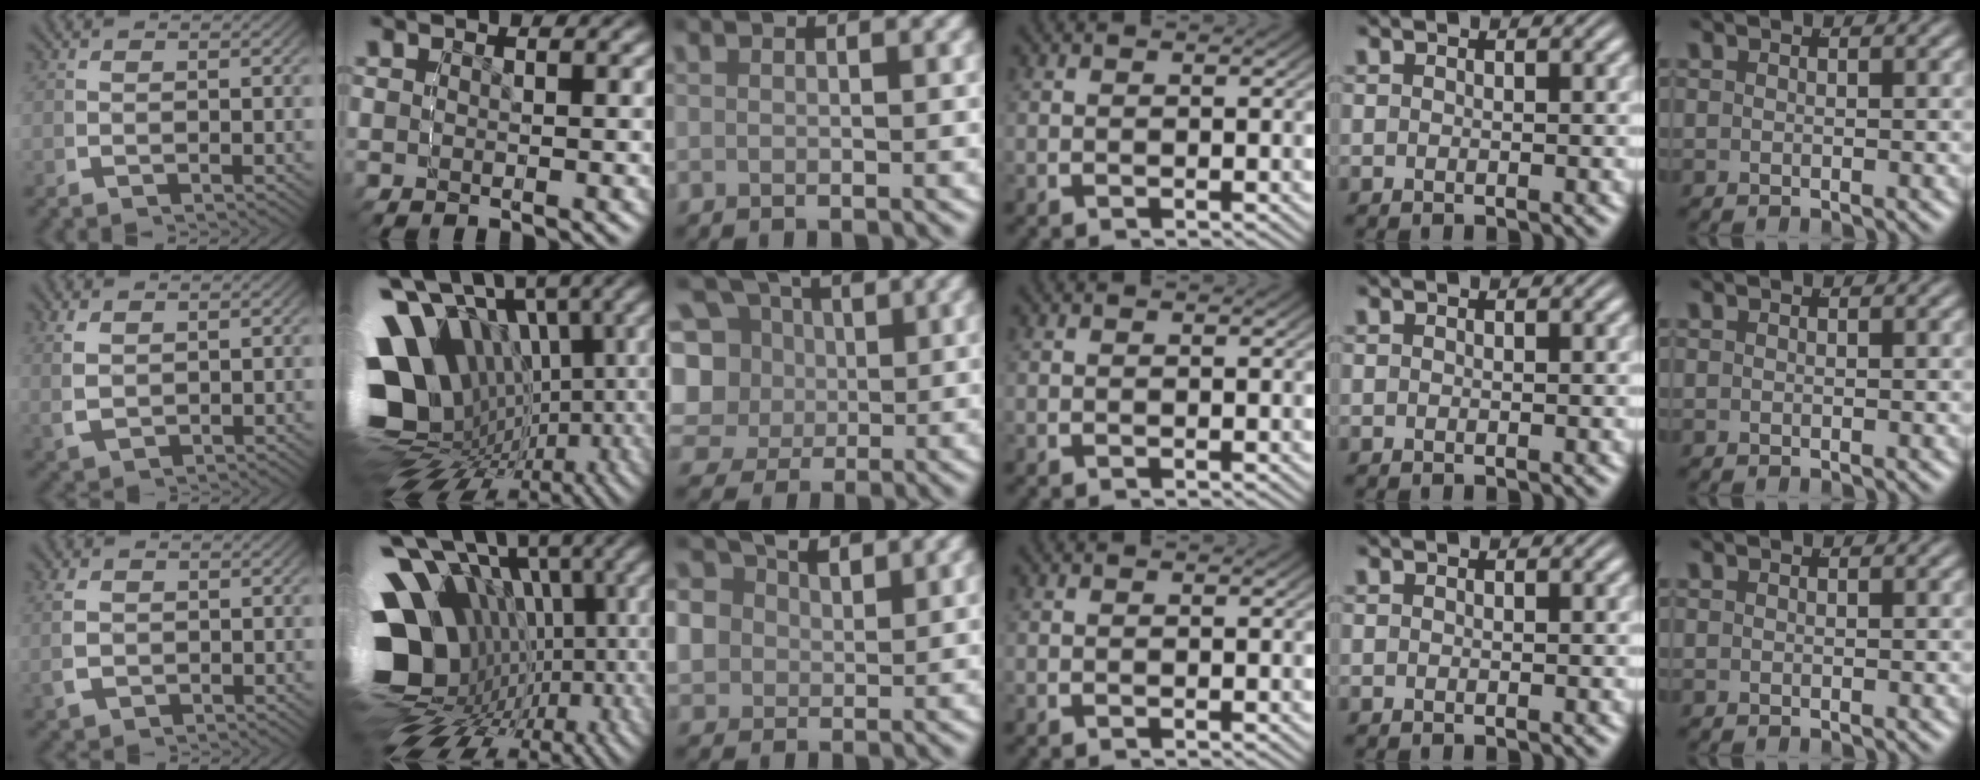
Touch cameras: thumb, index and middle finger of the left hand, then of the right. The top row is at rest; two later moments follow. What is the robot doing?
{"motion": "grasp_and_lifting", "object": "sponge"}